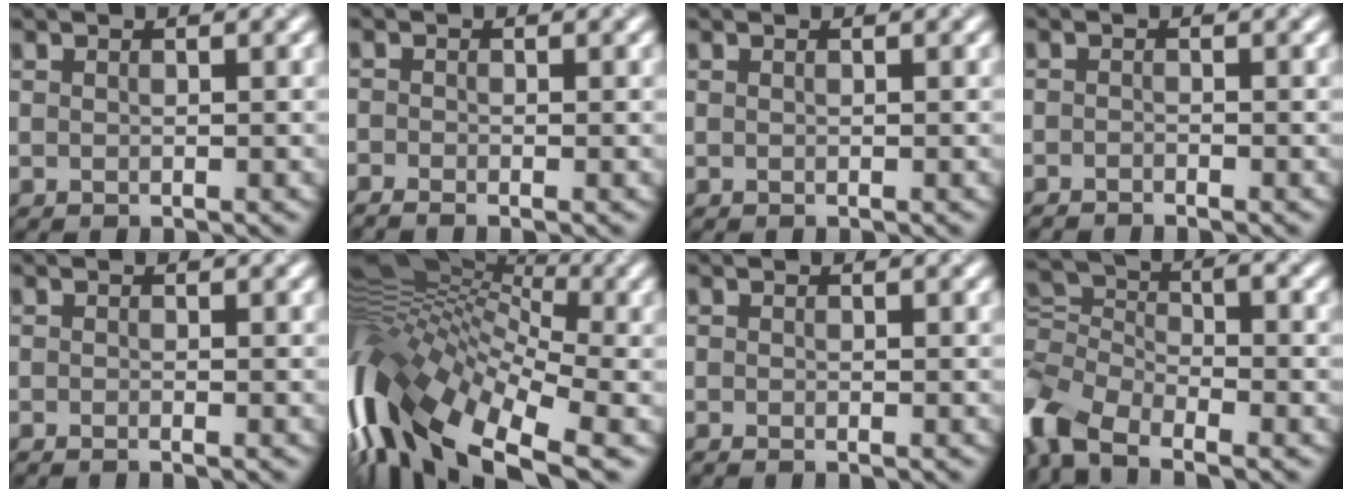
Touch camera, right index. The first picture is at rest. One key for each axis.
{"total": 1.6, "fx": -1.4, "fy": 0.4, "fz": 0.8, "tx": -0.021, "ty": -0.012, "tz": -0.027}
{"total": 0.0}
{"total": 1.2, "fx": -1.2, "fy": 0.0, "fz": 0.2, "tx": -0.005, "ty": -0.004, "tz": -0.024}
{"total": 1.0, "fx": -0.8, "fy": 0.1, "fz": 0.5, "tx": -0.007, "ty": -0.008, "tz": -0.017}
{"total": 15.0, "fx": -3.0, "fy": 7.8, "fz": 12.5, "tx": -0.258, "ty": 0.021, "tz": -0.067}
{"total": 0.8, "fx": -0.7, "fy": 0.0, "fz": 0.3, "tx": -0.002, "ty": -0.007, "tz": -0.014}
{"total": 8.3, "fx": -4.2, "fy": 4.5, "fz": 5.6, "tx": -0.114, "ty": 0.005, "tz": -0.098}